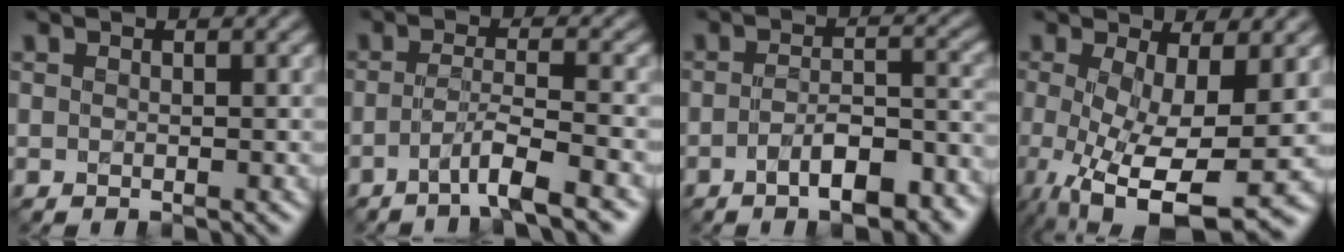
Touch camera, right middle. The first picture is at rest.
{"total": 4.0, "force": [-2.2, 0.3, 3.4], "torque": [-0.055, 0.004, -0.051]}
{"total": 6.1, "force": [-3.5, 1.9, 4.6], "torque": [-0.072, 0.006, -0.052]}
{"total": 10.6, "force": [-3.2, 3.5, 9.5], "torque": [-0.166, -0.030, -0.043]}